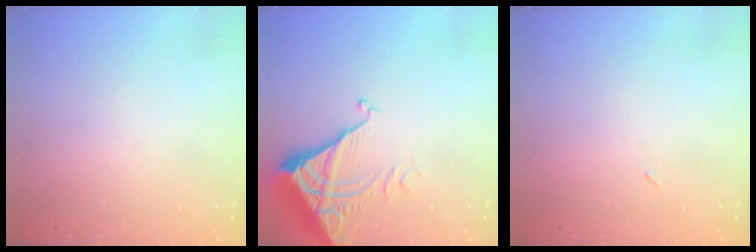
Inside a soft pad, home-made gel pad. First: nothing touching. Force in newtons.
{"total": 5.4, "press": 5.4, "slide": 0.7}
{"total": 2.2, "press": 2.1, "slide": 0.9}